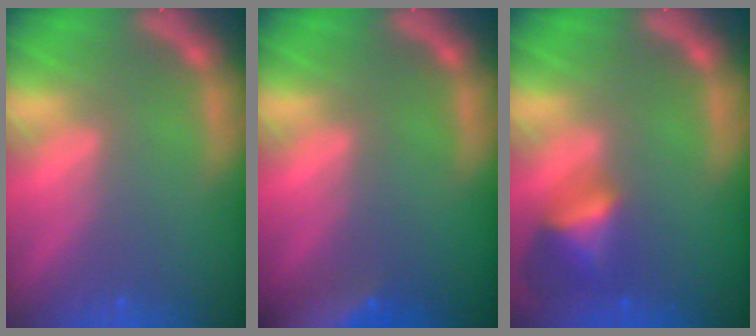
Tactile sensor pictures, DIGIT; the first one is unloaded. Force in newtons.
{"total": 10.0}
{"total": 4.0}